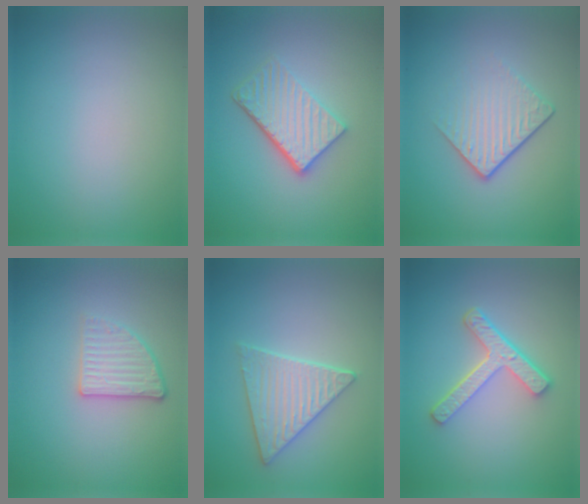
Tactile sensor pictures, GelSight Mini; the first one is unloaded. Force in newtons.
{"total": 4.6, "press": 3.5, "slide": 2.9}
{"total": 4.2, "press": 2.6, "slide": 3.3}
{"total": 2.8, "press": 2.3, "slide": 1.6}
{"total": 4.0, "press": 3.8, "slide": 1.4}
{"total": 4.4, "press": 3.3, "slide": 2.9}